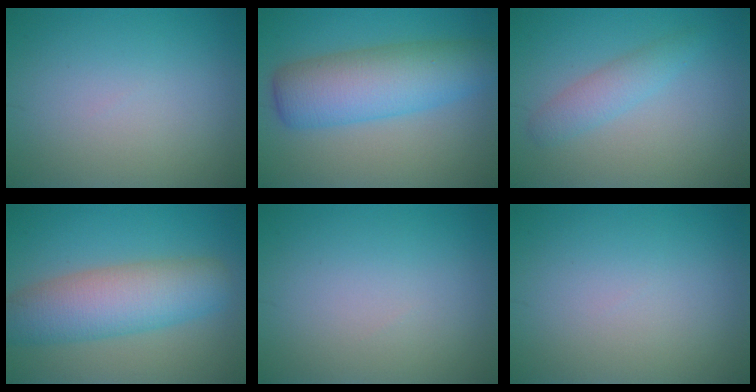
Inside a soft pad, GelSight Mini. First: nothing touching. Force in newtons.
{"total": 7.4, "press": 7.4, "slide": 0.3}
{"total": 2.3, "press": 2.3, "slide": 0.0}
{"total": 7.3, "press": 7.3, "slide": 0.4}
{"total": 0.0}
{"total": 0.0}